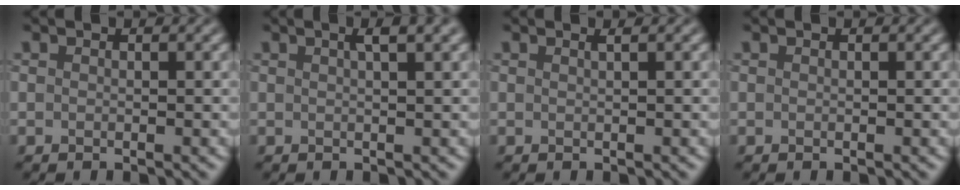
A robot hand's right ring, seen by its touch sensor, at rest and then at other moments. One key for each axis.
{"total": 2.4, "fx": 1.3, "fy": 0.6, "fz": 2.0, "tx": -0.020, "ty": 0.005, "tz": 0.011}
{"total": 0.8, "fx": 0.5, "fy": 0.3, "fz": 0.6, "tx": -0.003, "ty": 0.001, "tz": 0.004}
{"total": 0.0}